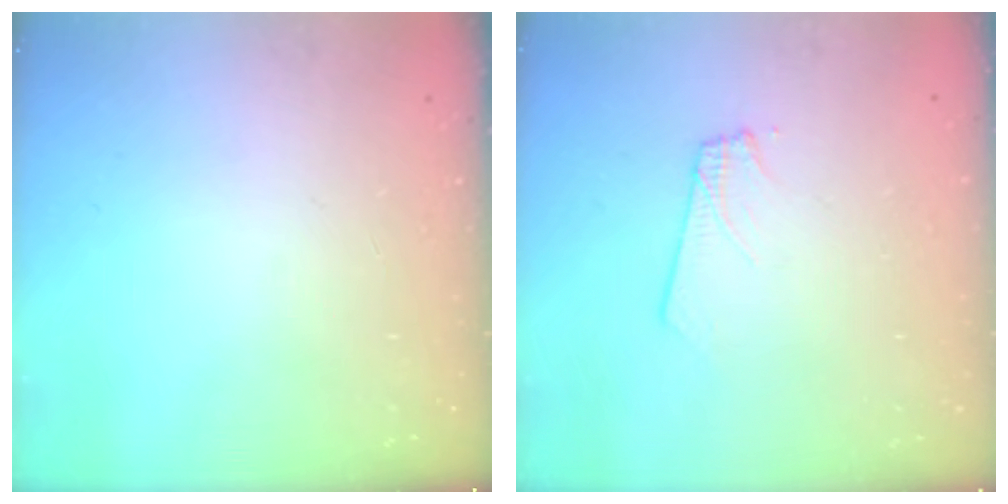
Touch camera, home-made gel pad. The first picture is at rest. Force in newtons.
{"total": 2.9, "press": 2.9, "slide": 0.4}